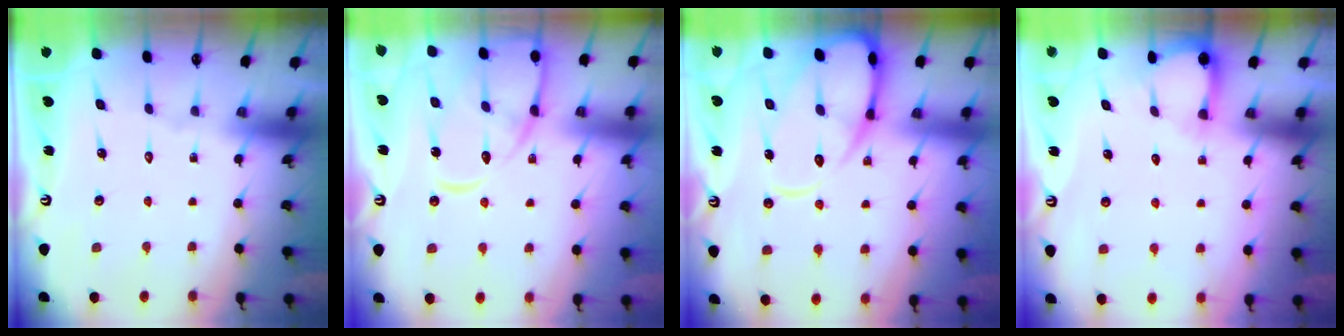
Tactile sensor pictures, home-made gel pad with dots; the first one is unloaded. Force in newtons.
{"total": 14.6, "press": 14.5, "slide": 1.3}
{"total": 12.6, "press": 12.6, "slide": 1.3}
{"total": 4.3, "press": 4.3, "slide": 0.4}